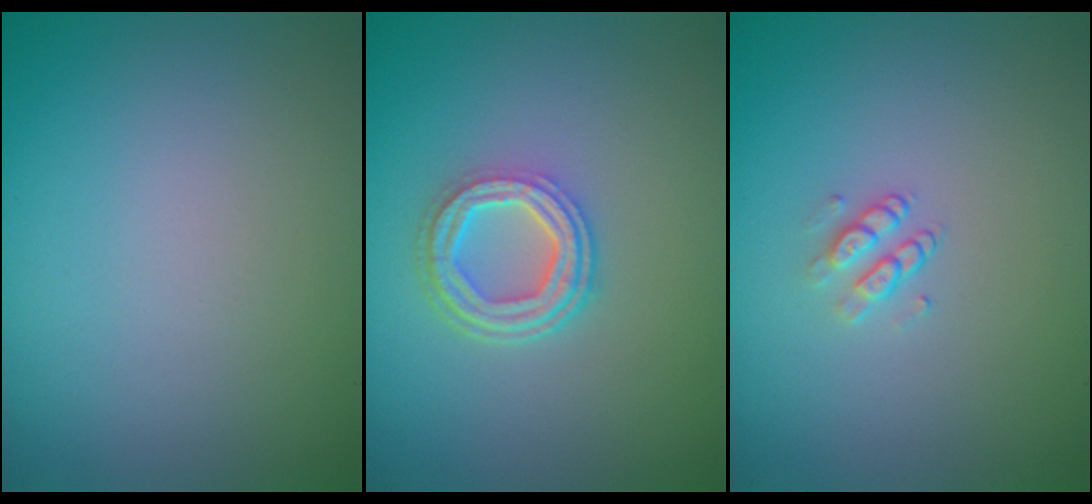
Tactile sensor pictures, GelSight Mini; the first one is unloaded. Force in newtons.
{"total": 4.2, "press": 3.2, "slide": 2.8}
{"total": 1.4, "press": 1.0, "slide": 1.0}